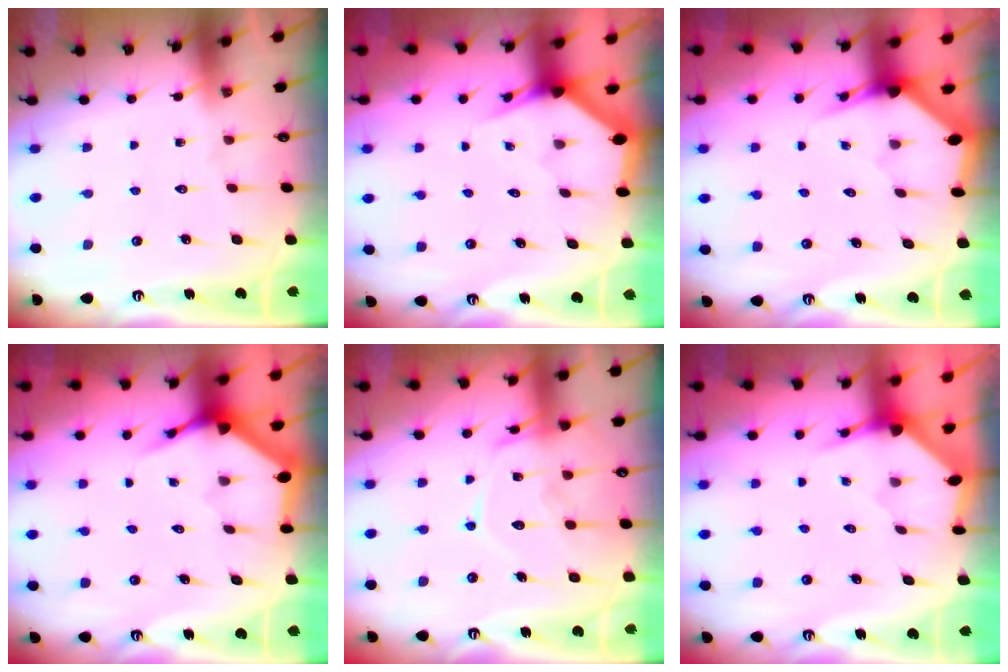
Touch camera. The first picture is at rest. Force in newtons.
{"total": 3.0, "press": 3.0, "slide": 0.1}
{"total": 2.8, "press": 2.8, "slide": 0.1}
{"total": 3.7, "press": 3.6, "slide": 0.5}
{"total": 13.7, "press": 13.7, "slide": 1.2}
{"total": 3.3, "press": 3.3, "slide": 0.1}